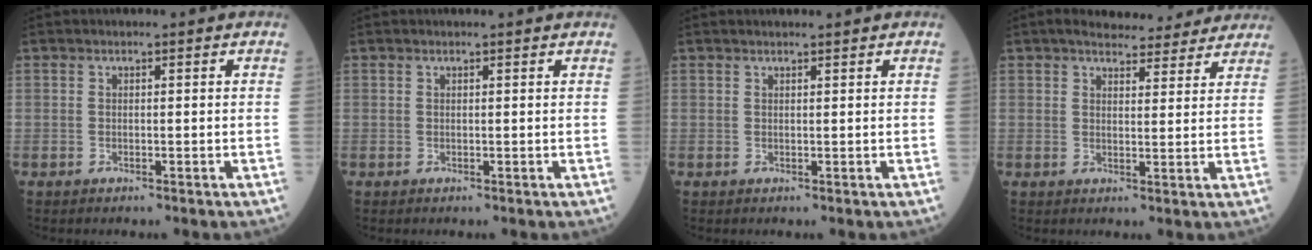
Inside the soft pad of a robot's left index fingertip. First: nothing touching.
{"total": 1.2, "force": [1.2, -0.1, 0.3], "torque": [-0.008, 0.003, 0.015]}
{"total": 2.3, "force": [2.2, 0.0, 0.8], "torque": [-0.008, 0.014, 0.029]}
{"total": 11.4, "force": [10.2, 3.1, 3.8], "torque": [-0.033, 0.013, 0.118]}